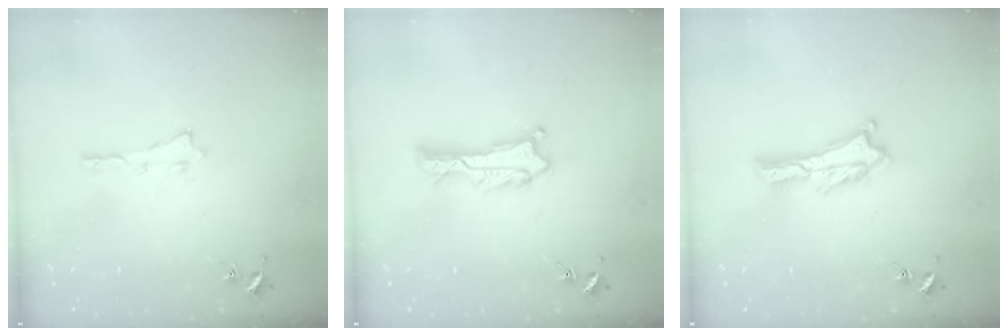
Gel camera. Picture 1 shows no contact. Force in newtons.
{"total": 1.2, "press": 1.2, "slide": 0.1}
{"total": 1.8, "press": 1.8, "slide": 0.2}